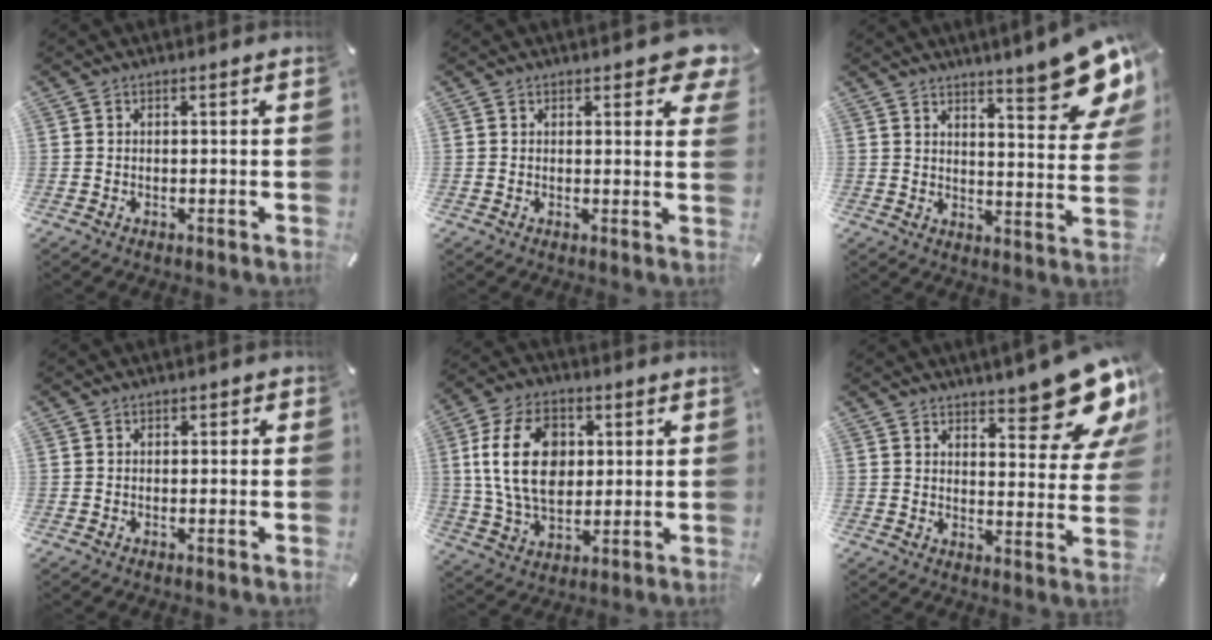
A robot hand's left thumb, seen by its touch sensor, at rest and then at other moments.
{"total": 5.3, "force": [3.2, 2.5, 3.4], "torque": [-0.029, -0.022, 0.051]}
{"total": 14.0, "force": [10.3, 2.8, 9.1], "torque": [-0.122, -0.081, 0.170]}
{"total": 0.9, "force": [-0.3, 0.8, 0.2], "torque": [-0.003, 0.004, -0.007]}
{"total": 15.6, "force": [2.4, 11.1, 10.7], "torque": [-0.220, 0.004, 0.039]}
{"total": 15.1, "force": [10.7, 5.3, 9.2], "torque": [-0.103, -0.091, 0.181]}